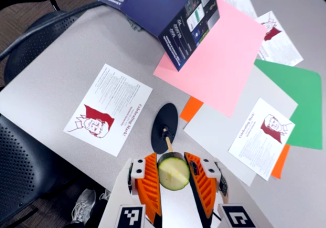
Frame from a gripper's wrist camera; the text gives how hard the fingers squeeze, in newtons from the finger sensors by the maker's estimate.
{"total": 12.6, "left": 12.8, "right": 12.4}